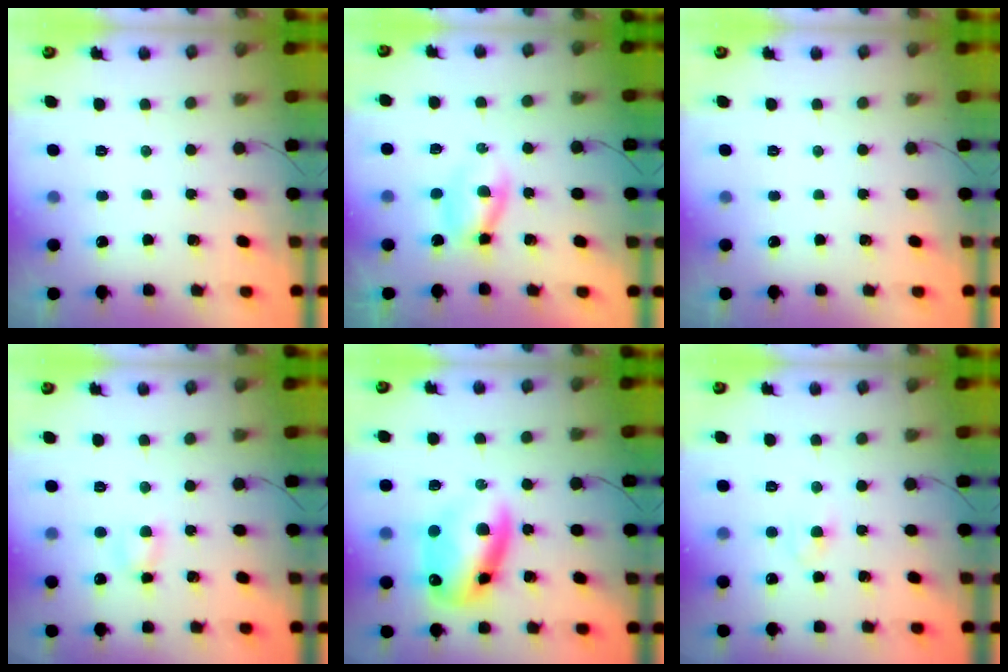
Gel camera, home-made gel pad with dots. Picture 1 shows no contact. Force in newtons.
{"total": 2.8, "press": 2.5, "slide": 1.2}
{"total": 0.0}
{"total": 3.9, "press": 3.7, "slide": 1.2}
{"total": 13.1, "press": 12.8, "slide": 2.8}
{"total": 3.2, "press": 3.0, "slide": 1.0}